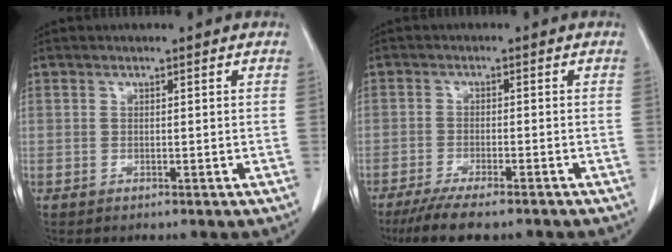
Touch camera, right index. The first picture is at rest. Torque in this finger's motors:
{"motor_torque": [0.77, -0.81, 0.38, 0.10]}